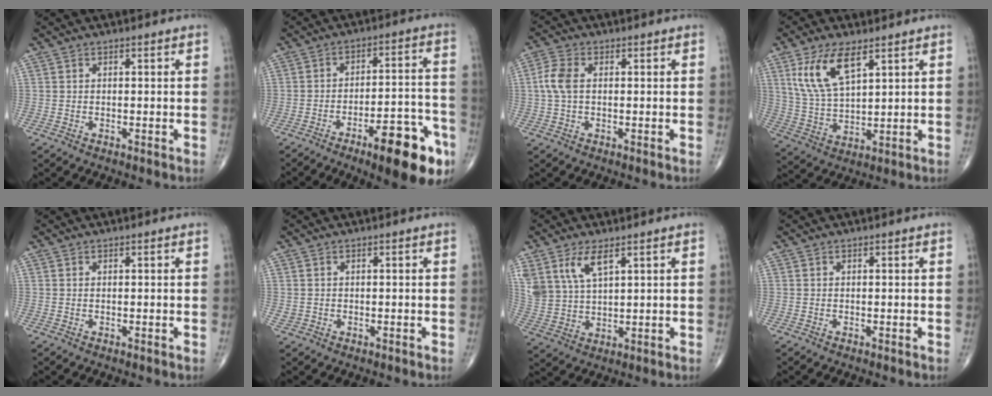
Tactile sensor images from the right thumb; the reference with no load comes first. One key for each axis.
{"total": 16.5, "fx": -8.8, "fy": 5.1, "fz": 13.0, "tx": -0.137, "ty": 0.059, "tz": -0.116}
{"total": 4.6, "fx": 0.4, "fy": 2.7, "fz": 3.7, "tx": -0.098, "ty": 0.014, "tz": 0.004}
{"total": 11.3, "fx": 5.7, "fy": 4.8, "fz": 8.5, "tx": -0.164, "ty": -0.020, "tz": 0.122}
{"total": 0.0}
{"total": 0.8, "fx": 0.1, "fy": 0.8, "fz": 0.3, "tx": -0.003, "ty": 0.001, "tz": 0.006}
{"total": 8.6, "fx": 4.9, "fy": 3.9, "fz": 5.9, "tx": -0.122, "ty": -0.015, "tz": 0.107}
{"total": 0.0}